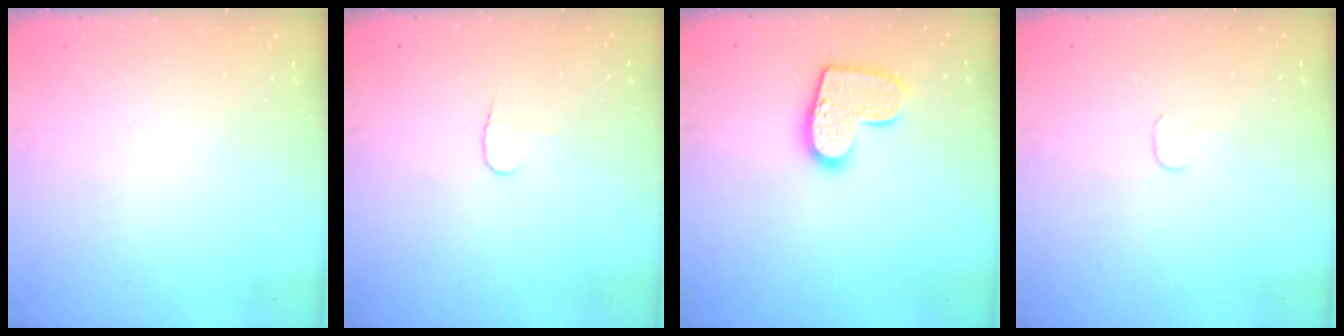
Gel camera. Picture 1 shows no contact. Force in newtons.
{"total": 3.7, "press": 3.7, "slide": 0.3}
{"total": 12.9, "press": 12.9, "slide": 0.8}
{"total": 3.1, "press": 3.1, "slide": 0.3}